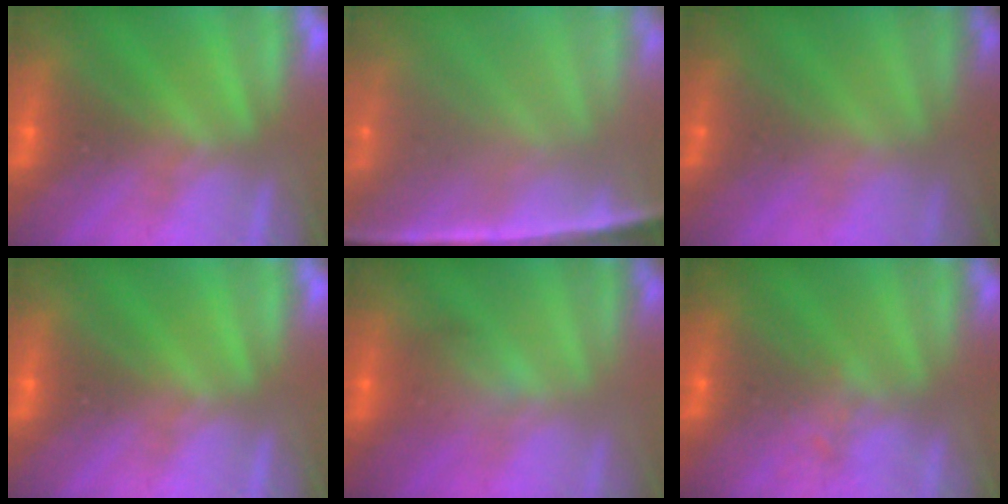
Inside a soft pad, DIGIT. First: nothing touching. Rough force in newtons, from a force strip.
{"total": 7.6}
{"total": 1.8}
{"total": 0.0}
{"total": 1.9}
{"total": 1.7}